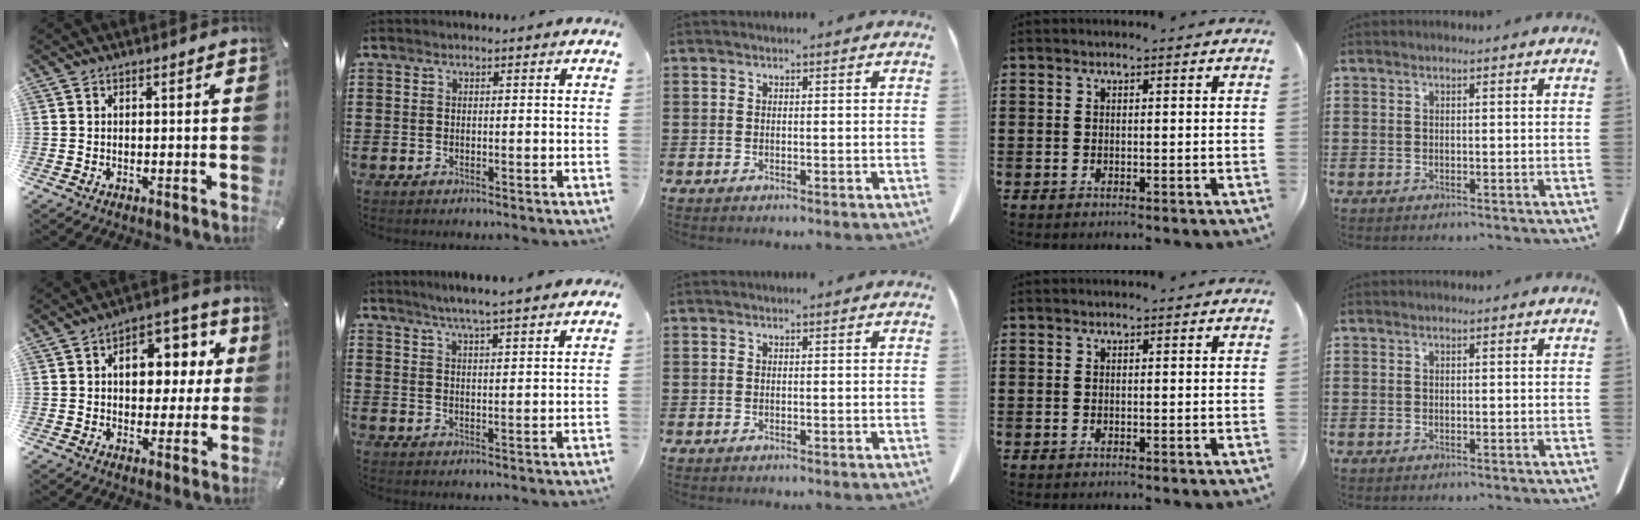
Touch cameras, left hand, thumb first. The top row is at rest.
{"thumb": {"total": 8.0, "force": [1.2, 5.5, 5.6], "torque": [-0.061, -0.002, 0.008]}, "index": {"total": 2.7, "force": [2.6, -0.3, 0.7], "torque": [-0.020, -0.007, 0.047]}}